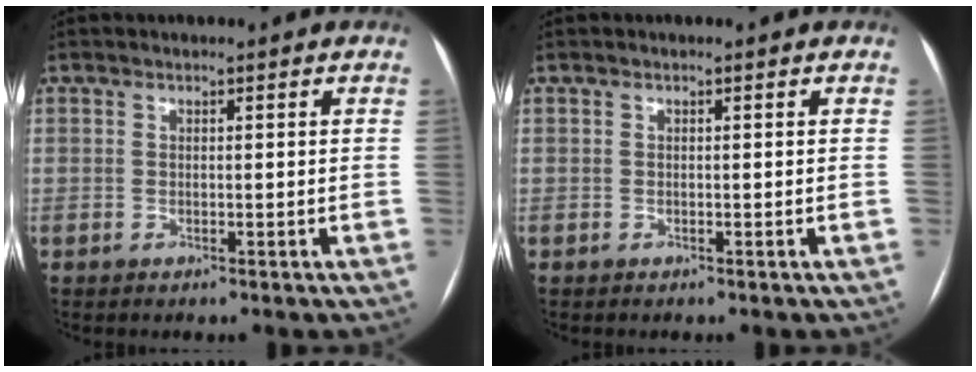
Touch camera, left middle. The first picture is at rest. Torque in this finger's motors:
{"motor_torque": [0.00, 0.00, -0.05, 0.00]}